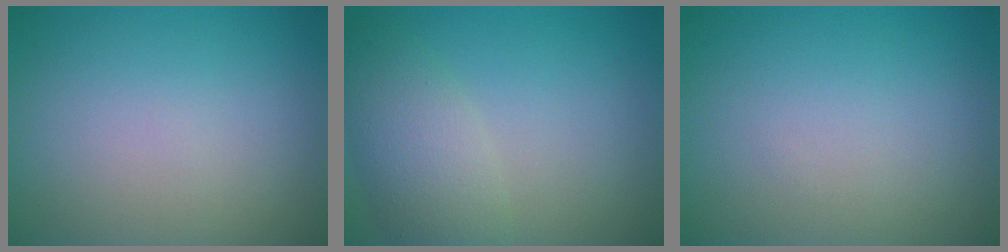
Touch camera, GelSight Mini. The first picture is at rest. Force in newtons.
{"total": 4.3, "press": 4.3, "slide": 0.3}
{"total": 0.0}